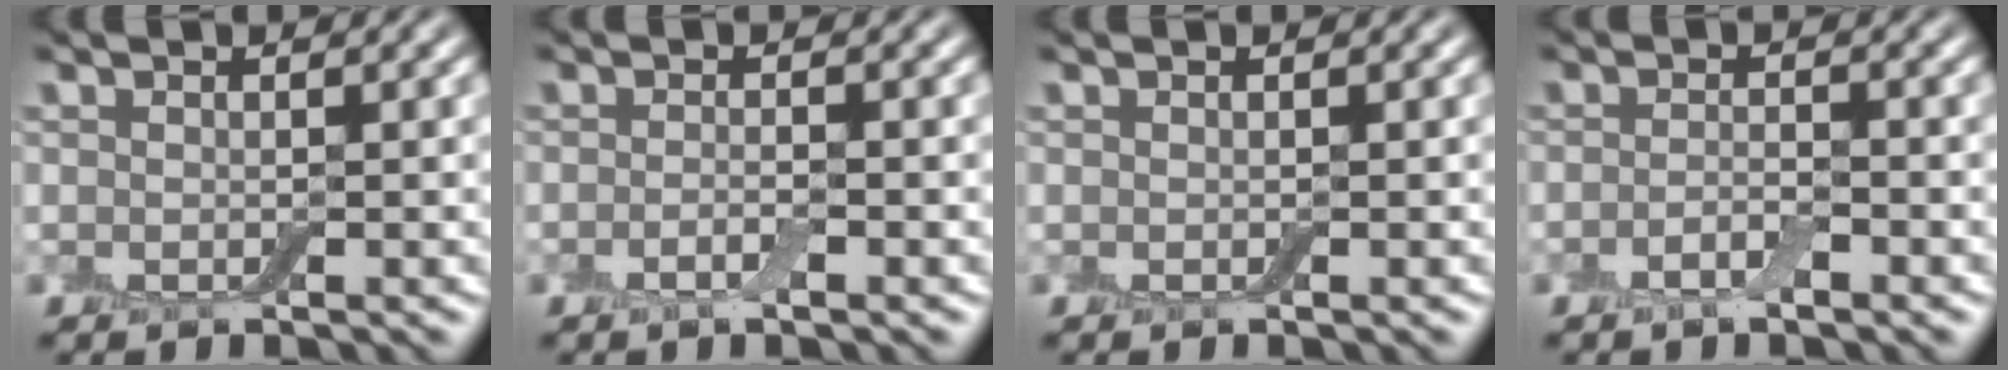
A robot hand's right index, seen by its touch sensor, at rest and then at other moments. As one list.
[{"total": 1.2, "force": [-0.6, 0.3, 1.0], "torque": [-0.021, -0.004, -0.014]}, {"total": 0.0}, {"total": 1.5, "force": [-0.9, 0.4, 1.2], "torque": [-0.025, 0.000, -0.020]}]